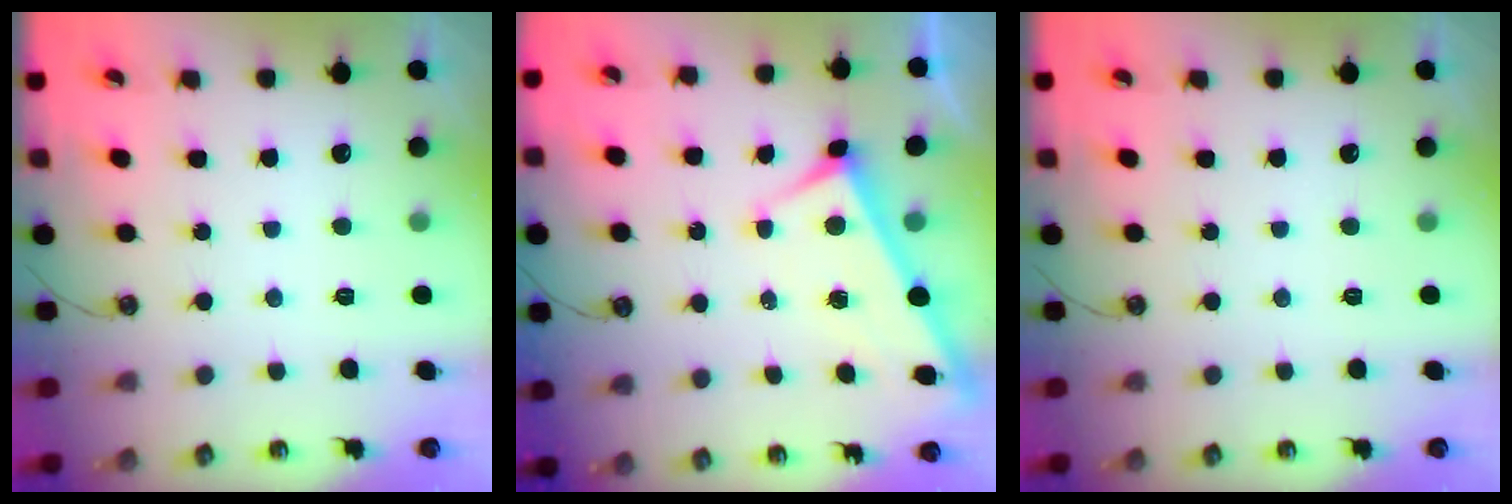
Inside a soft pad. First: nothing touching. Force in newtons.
{"total": 3.9, "press": 3.9, "slide": 0.2}
{"total": 0.0}